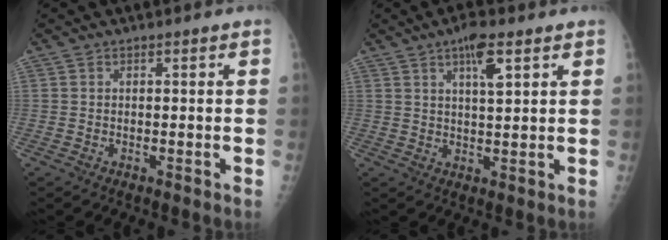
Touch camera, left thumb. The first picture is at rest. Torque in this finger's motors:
{"motor_torque": [0.17, 0.07, 0.16, 0.04, 0.06]}